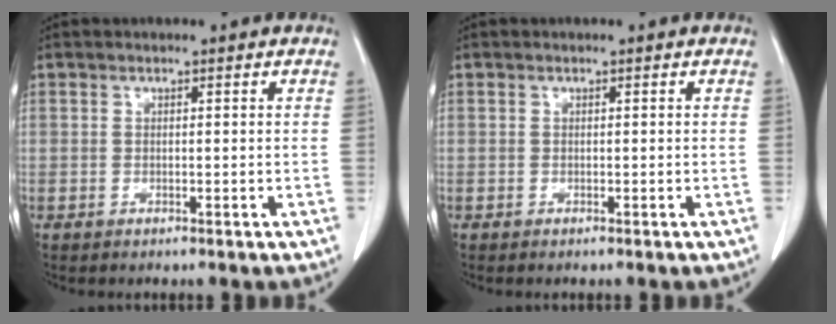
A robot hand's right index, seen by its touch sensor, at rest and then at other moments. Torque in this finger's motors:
{"motor_torque": [-0.01, 0.00, -0.02, 0.01]}